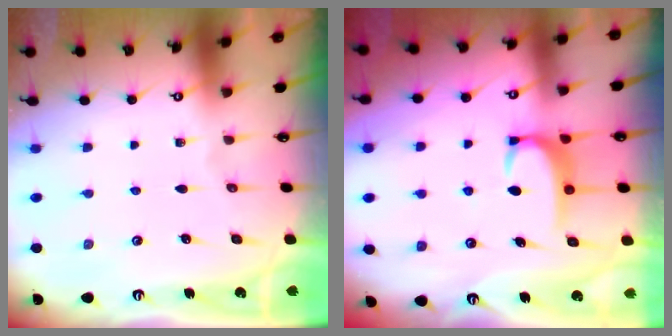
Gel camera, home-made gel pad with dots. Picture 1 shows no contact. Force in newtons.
{"total": 3.3, "press": 3.3, "slide": 0.4}